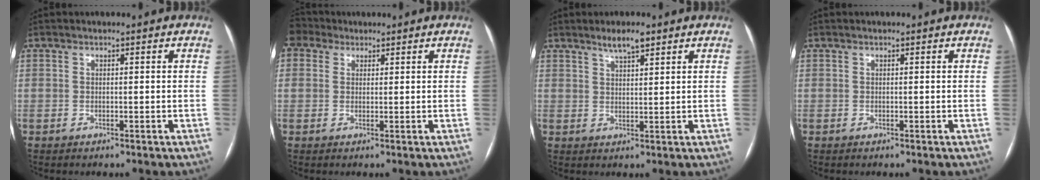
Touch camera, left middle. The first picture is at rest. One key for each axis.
{"total": 3.2, "fx": 2.6, "fy": 1.8, "fz": 0.3, "tx": -0.018, "ty": 0.020, "tz": 0.056}
{"total": 3.6, "fx": 2.7, "fy": 0.7, "fz": 2.3, "tx": -0.041, "ty": 0.004, "tz": 0.047}
{"total": 0.0}